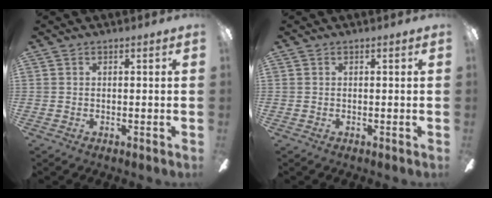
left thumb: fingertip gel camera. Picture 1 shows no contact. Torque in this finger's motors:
{"motor_torque": [-0.07, -0.07, -0.07, 0.05, 0.00]}